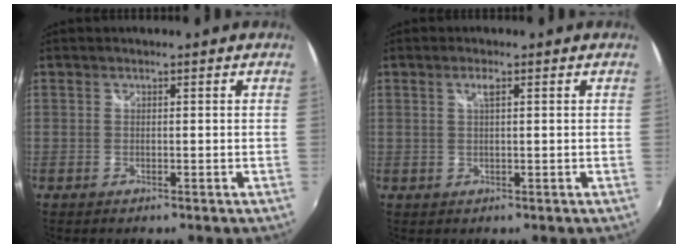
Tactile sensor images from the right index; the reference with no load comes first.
{"total": 1.6, "force": [0.7, 0.2, 1.4], "torque": [-0.025, 0.003, 0.011]}